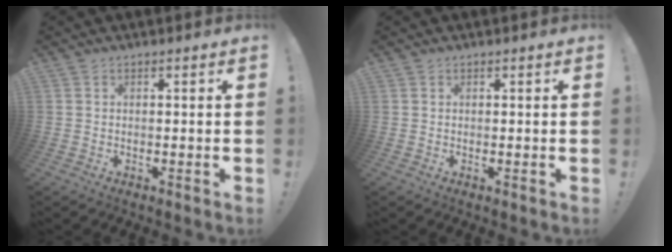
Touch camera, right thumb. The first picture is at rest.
{"total": 0.0}